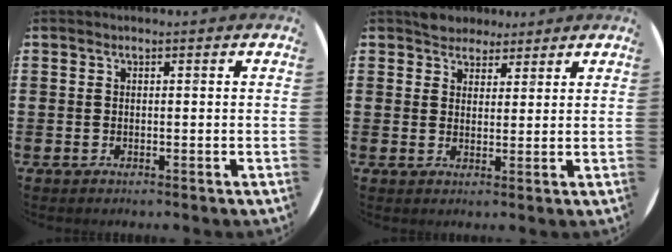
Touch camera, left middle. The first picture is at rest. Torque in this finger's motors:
{"motor_torque": [0.53, -0.52, 0.04, 0.03]}